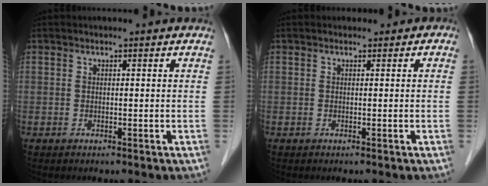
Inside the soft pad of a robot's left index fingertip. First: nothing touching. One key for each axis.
{"total": 0.6, "fx": -0.1, "fy": 0.5, "fz": 0.0, "tx": 0.003, "ty": 0.004, "tz": -0.007}